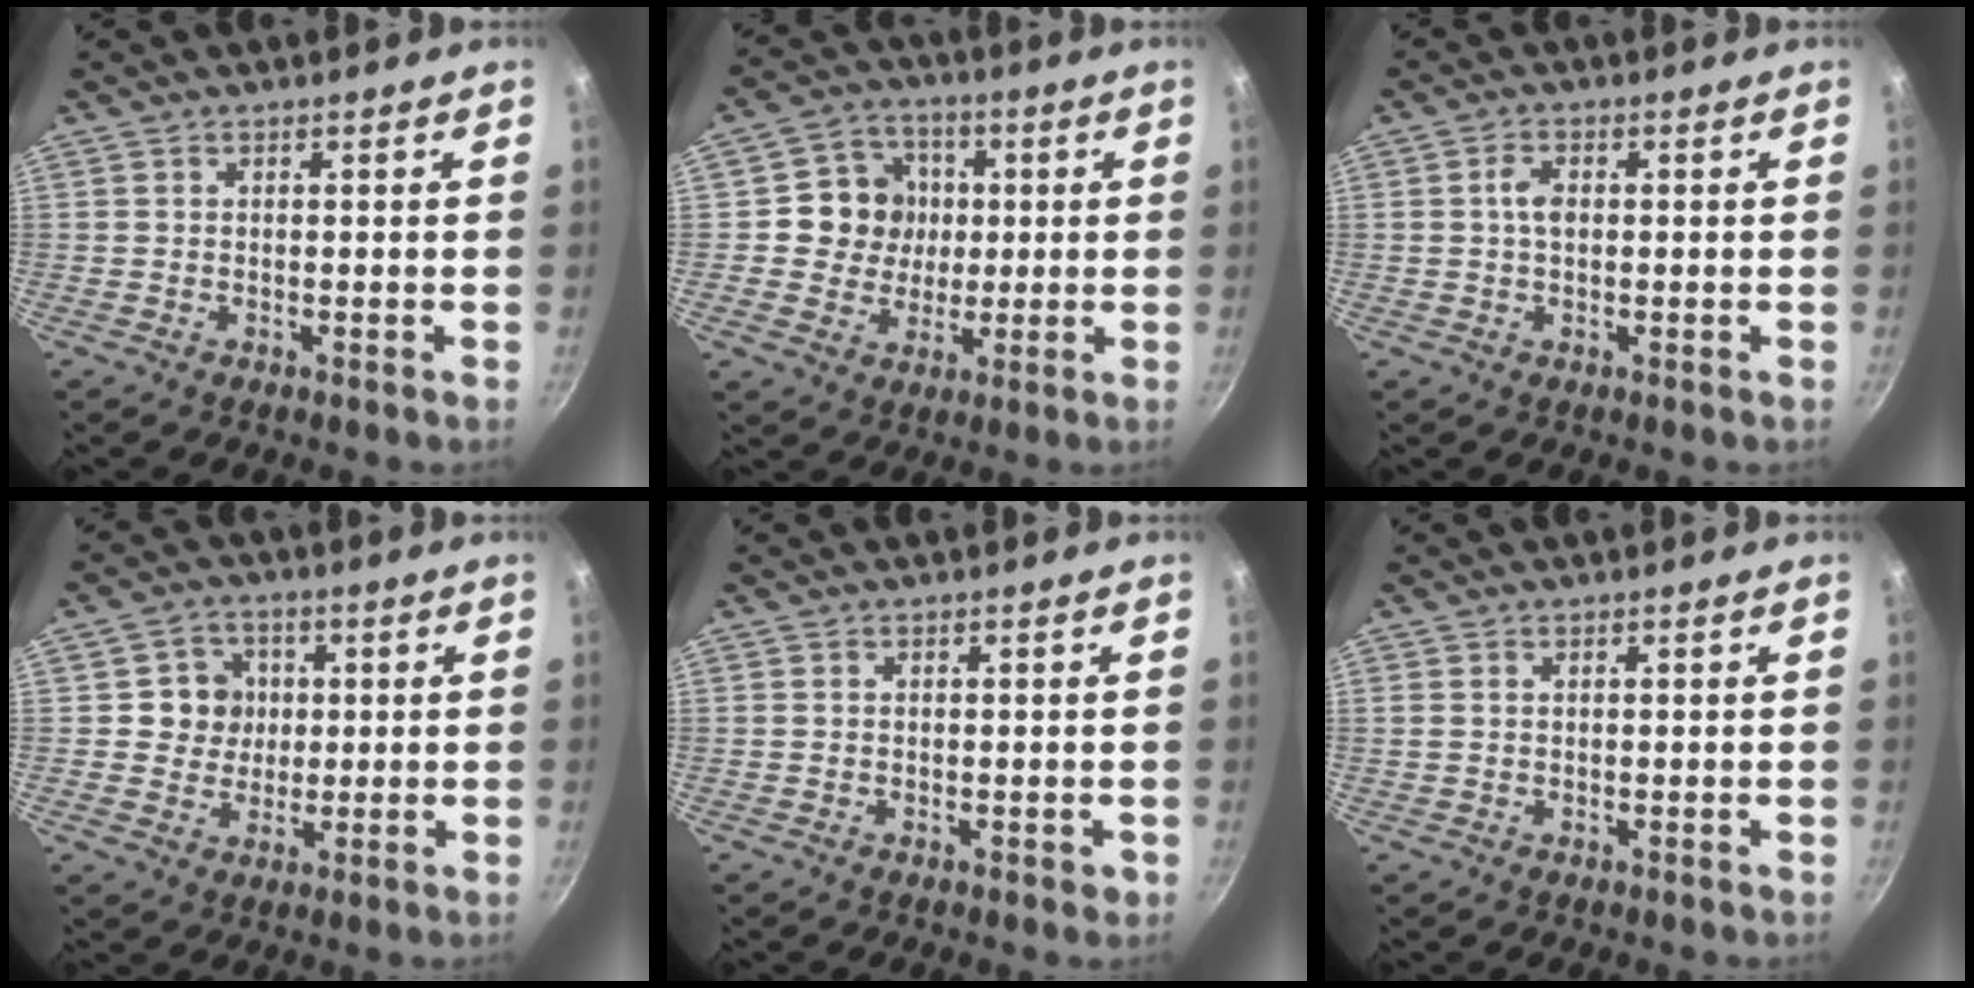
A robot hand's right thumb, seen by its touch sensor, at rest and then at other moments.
{"total": 10.1, "force": [1.0, 9.4, 3.3], "torque": [-0.013, 0.007, 0.007]}
{"total": 3.0, "force": [0.2, 1.9, 2.3], "torque": [-0.038, 0.007, 0.001]}
{"total": 7.5, "force": [0.9, 7.0, 2.4], "torque": [0.000, 0.003, 0.007]}
{"total": 1.2, "force": [-0.2, 0.8, 0.9], "torque": [-0.008, 0.002, -0.002]}
{"total": 0.6, "force": [0.3, 0.4, 0.4], "torque": [-0.009, 0.001, 0.005]}